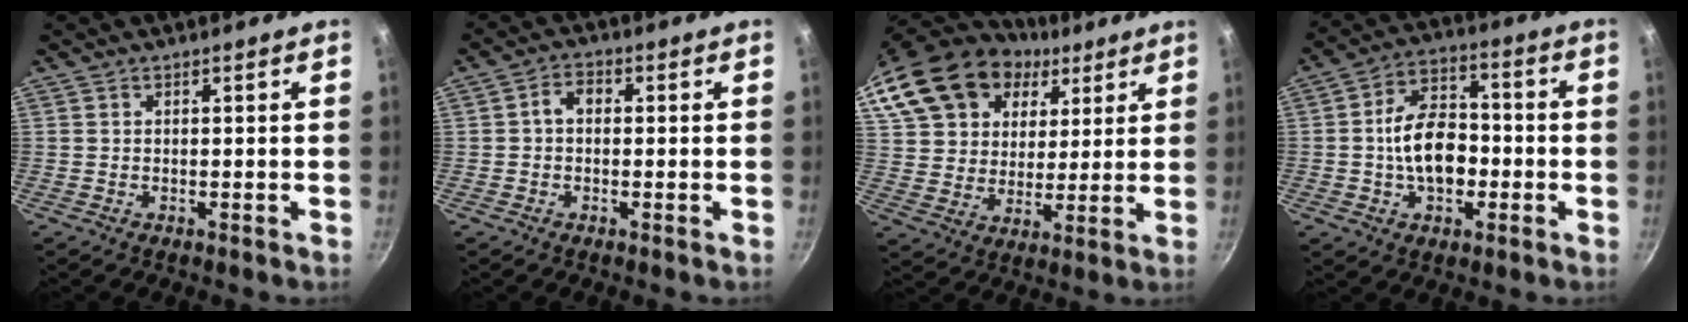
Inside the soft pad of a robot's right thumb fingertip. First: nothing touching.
{"total": 3.3, "force": [0.1, 2.4, 2.3], "torque": [-0.032, 0.010, -0.006]}
{"total": 22.9, "force": [11.3, 16.4, 11.4], "torque": [-0.214, 0.011, 0.205]}
{"total": 12.7, "force": [-1.8, 8.6, 9.1], "torque": [-0.122, 0.032, -0.039]}